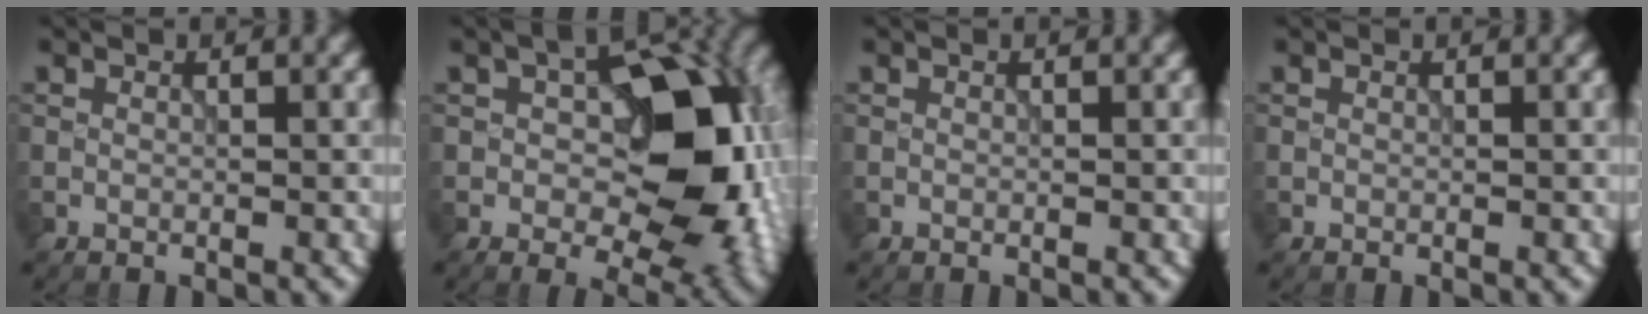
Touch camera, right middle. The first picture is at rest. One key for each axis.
{"total": 14.2, "fx": 0.2, "fy": 8.4, "fz": 11.4, "tx": -0.132, "ty": 0.003, "tz": 0.006}
{"total": 0.0}
{"total": 0.0}